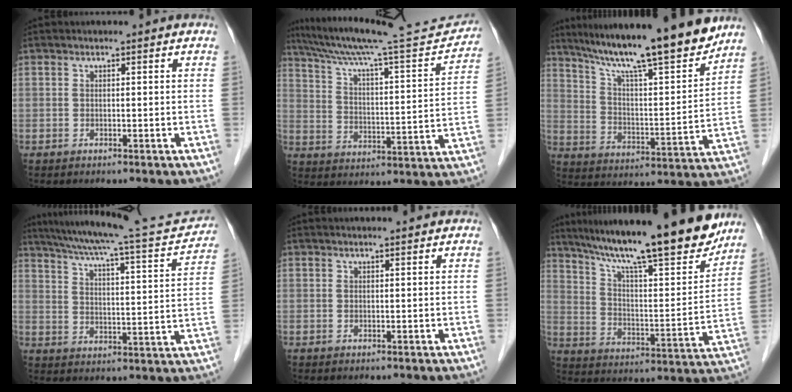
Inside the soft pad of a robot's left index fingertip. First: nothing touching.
{"total": 21.8, "force": [20.3, 0.1, 8.0], "torque": [-0.132, -0.034, 0.291]}
{"total": 18.7, "force": [16.0, 0.5, 9.7], "torque": [-0.158, -0.005, 0.255]}
{"total": 20.8, "force": [19.0, 0.7, 8.4], "torque": [-0.135, -0.023, 0.256]}
{"total": 2.4, "force": [2.2, 0.0, 0.8], "torque": [-0.009, 0.013, 0.028]}
{"total": 22.9, "force": [19.1, 2.2, 12.5], "torque": [-0.209, -0.013, 0.289]}